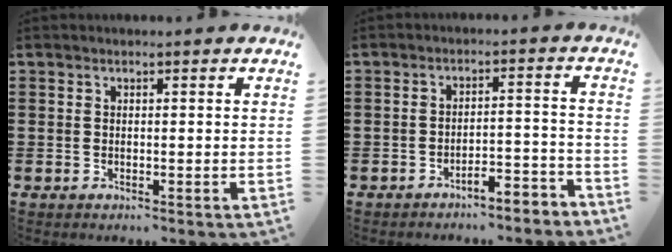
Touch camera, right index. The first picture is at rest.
{"total": 4.0, "force": [-3.9, 0.2, 1.1], "torque": [-0.023, 0.005, -0.080]}